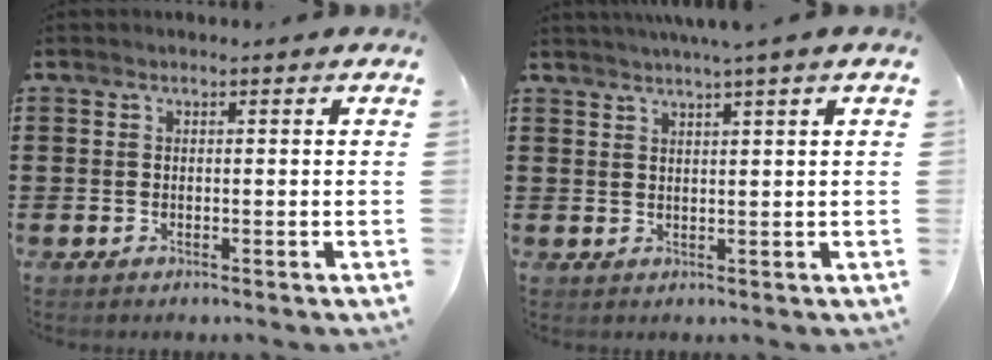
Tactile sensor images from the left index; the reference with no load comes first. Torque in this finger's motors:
{"motor_torque": [0.57, -0.57, 0.68, 0.11]}